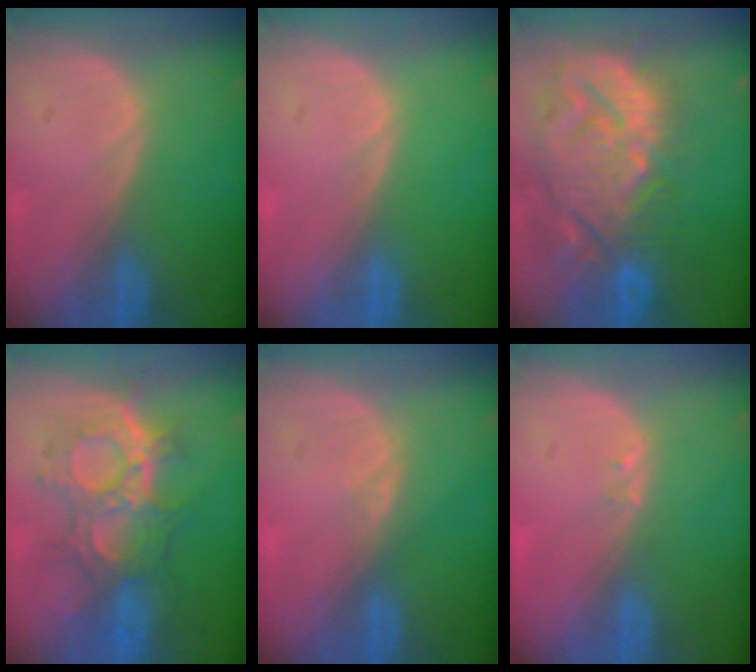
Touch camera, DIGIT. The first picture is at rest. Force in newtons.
{"total": 0.0}
{"total": 14.6, "press": 12.4, "slide": 7.6}
{"total": 9.4, "press": 9.4, "slide": 1.1}
{"total": 1.5, "press": 1.3, "slide": 0.8}
{"total": 0.6, "press": 0.6, "slide": 0.2}